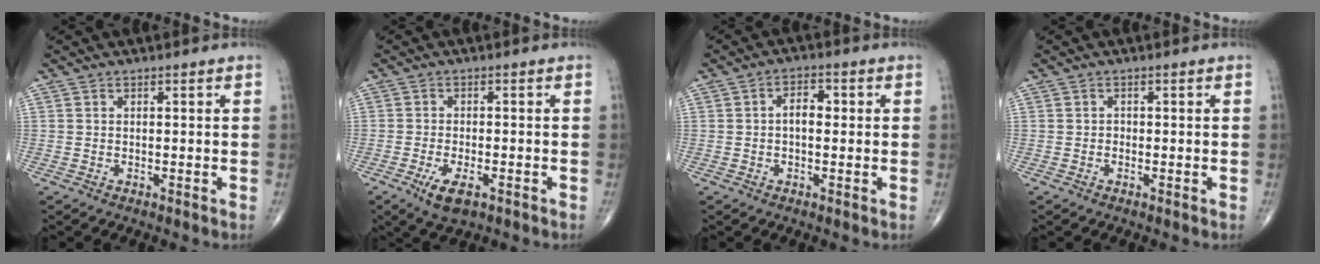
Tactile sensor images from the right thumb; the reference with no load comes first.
{"total": 5.1, "force": [-2.4, 2.2, 3.9], "torque": [-0.071, 0.000, -0.038]}
{"total": 3.7, "force": [0.1, 2.1, 3.0], "torque": [-0.039, 0.013, -0.004]}
{"total": 0.6, "force": [-0.3, 0.5, 0.1], "torque": [0.003, 0.003, -0.010]}